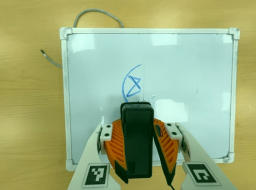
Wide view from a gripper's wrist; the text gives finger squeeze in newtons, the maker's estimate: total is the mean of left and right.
{"total": 8.3, "left": 8.1, "right": 8.5}